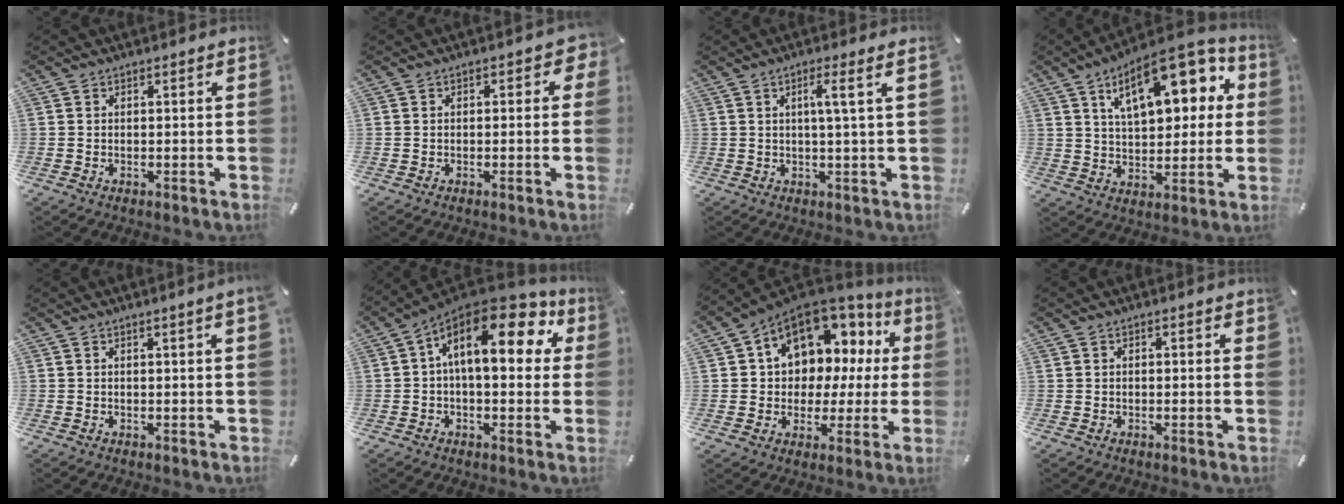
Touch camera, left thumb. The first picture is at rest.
{"total": 2.1, "force": [-0.2, 1.4, 1.5], "torque": [-0.021, 0.005, -0.007]}
{"total": 5.4, "force": [1.5, -0.2, 5.1], "torque": [-0.102, -0.003, 0.020]}
{"total": 18.3, "force": [8.2, 9.1, 13.6], "torque": [-0.206, -0.019, 0.134]}
{"total": 1.6, "force": [0.7, -0.2, 1.5], "torque": [-0.027, -0.003, 0.012]}
{"total": 18.0, "force": [6.2, 8.5, 14.6], "torque": [-0.244, -0.036, 0.099]}
{"total": 12.1, "force": [5.6, 9.1, 5.6], "torque": [-0.095, -0.040, 0.105]}
{"total": 0.7, "force": [0.3, 0.3, 0.5], "torque": [-0.010, 0.002, 0.005]}